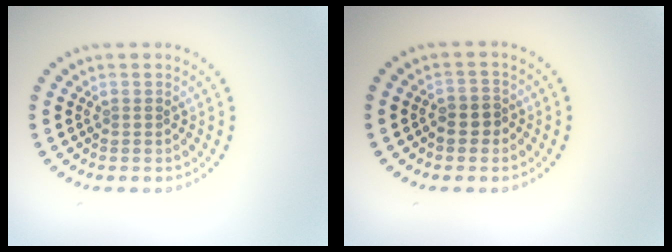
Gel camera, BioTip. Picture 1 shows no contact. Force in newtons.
{"total": 1.5, "press": 1.4, "slide": 0.7}